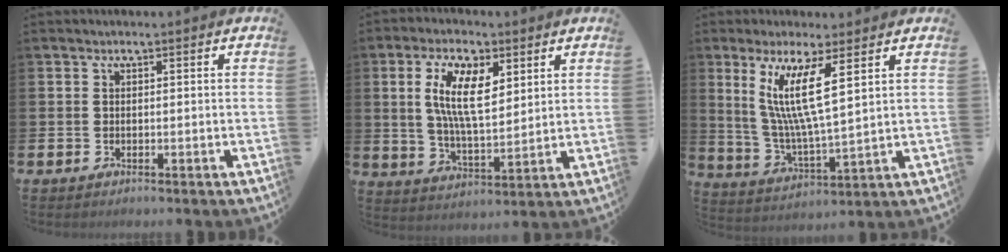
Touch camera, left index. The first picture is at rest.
{"total": 9.2, "force": [4.5, 3.5, 7.2], "torque": [-0.134, -0.010, 0.077]}
{"total": 9.6, "force": [5.5, 1.4, 7.8], "torque": [-0.147, -0.021, 0.092]}